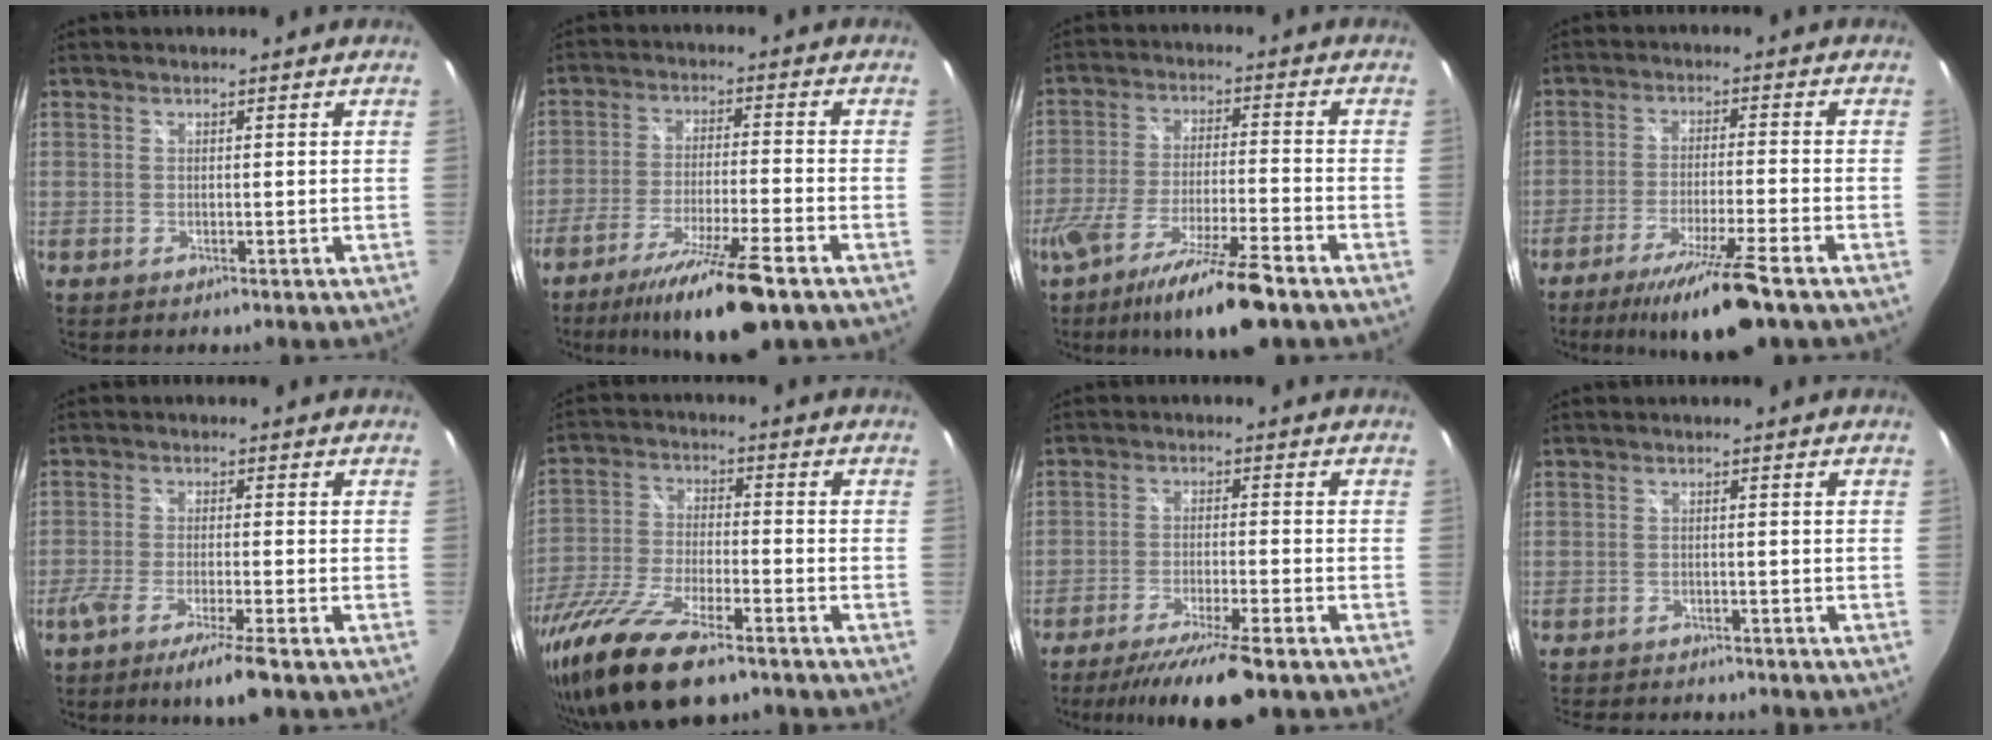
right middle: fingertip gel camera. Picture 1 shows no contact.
{"total": 14.1, "force": [-10.1, 1.1, 9.7], "torque": [-0.187, -0.030, -0.169]}
{"total": 15.2, "force": [-10.6, 1.4, 10.7], "torque": [-0.211, -0.039, -0.181]}
{"total": 11.4, "force": [-8.2, 0.0, 7.9], "torque": [-0.158, -0.027, -0.137]}
{"total": 7.8, "force": [-5.5, -0.1, 5.5], "torque": [-0.110, -0.022, -0.097]}
{"total": 20.0, "force": [-14.1, 6.0, 12.8], "torque": [-0.273, -0.057, -0.259]}
{"total": 11.9, "force": [-9.5, 0.8, 7.2], "torque": [-0.145, -0.025, -0.154]}
{"total": 8.0, "force": [-7.3, 2.1, 2.5], "torque": [-0.062, -0.012, -0.107]}